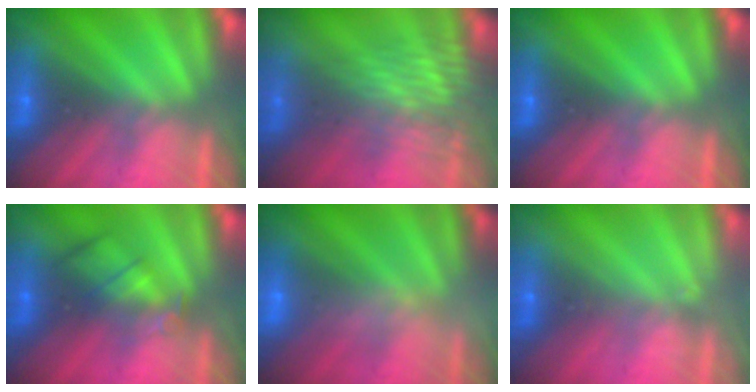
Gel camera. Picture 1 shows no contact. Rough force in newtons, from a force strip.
{"total": 3.1}
{"total": 0.0}
{"total": 2.4}
{"total": 2.4}
{"total": 2.4}